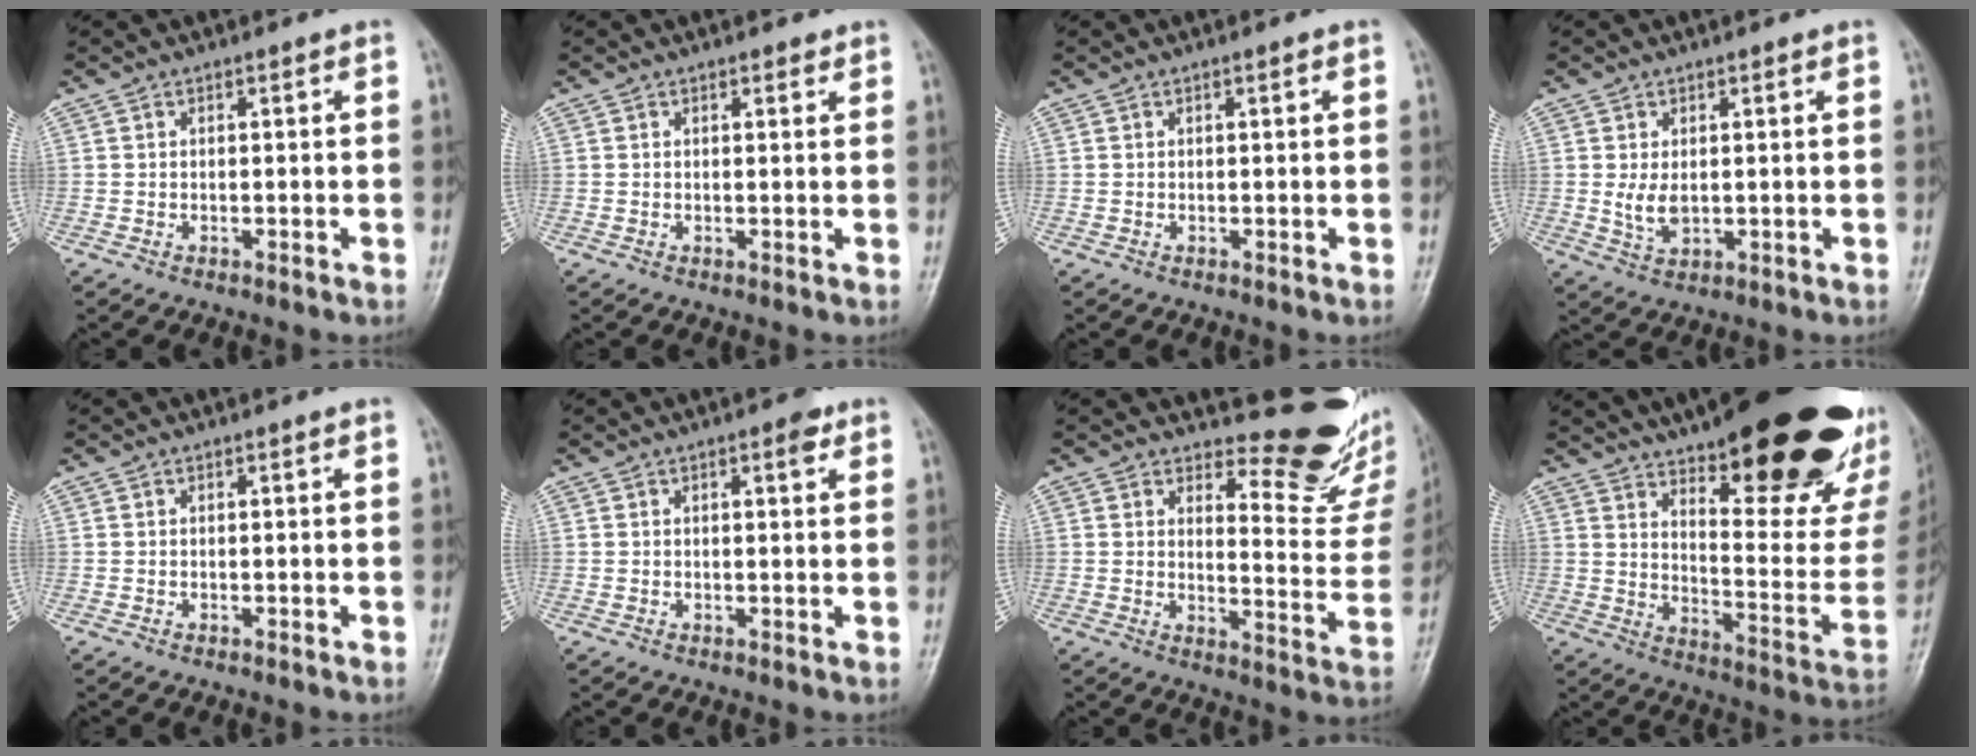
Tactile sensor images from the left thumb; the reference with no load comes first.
{"total": 1.5, "force": [1.2, 0.7, 0.7], "torque": [-0.003, -0.007, 0.013]}
{"total": 0.7, "force": [0.4, 0.2, 0.5], "torque": [-0.008, -0.001, 0.005]}
{"total": 4.1, "force": [0.8, 2.5, 3.1], "torque": [-0.053, -0.013, 0.022]}
{"total": 0.0}
{"total": 2.6, "force": [1.4, 0.9, 1.9], "torque": [-0.022, -0.004, 0.016]}
{"total": 14.3, "force": [12.7, 4.5, 4.7], "torque": [-0.020, -0.139, 0.146]}
{"total": 34.1, "force": [22.1, 10.0, 24.0], "torque": [-0.269, -0.088, 0.316]}